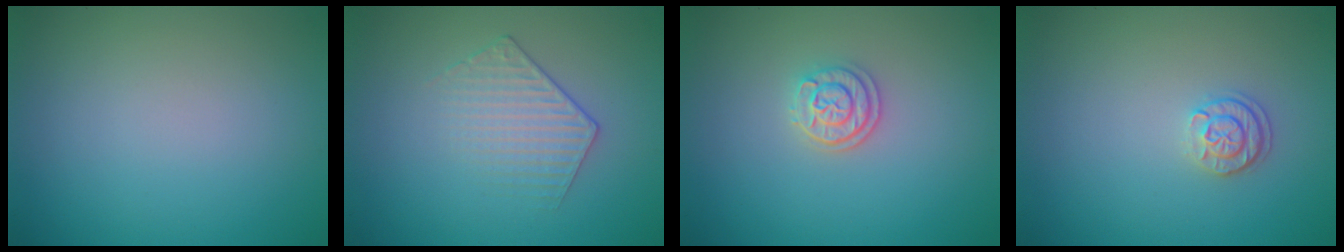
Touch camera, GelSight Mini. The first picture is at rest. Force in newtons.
{"total": 1.9, "press": 1.4, "slide": 1.3}
{"total": 2.2, "press": 2.1, "slide": 0.9}
{"total": 1.7, "press": 1.6, "slide": 0.7}